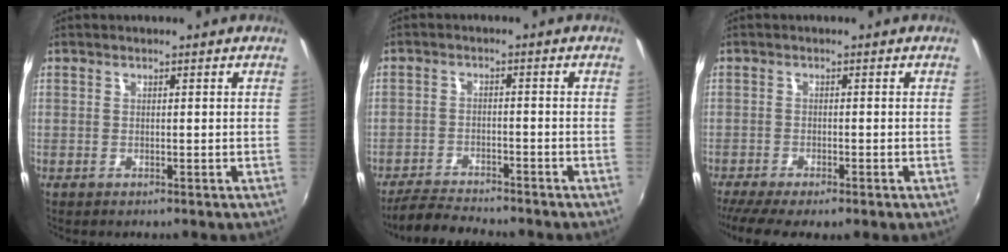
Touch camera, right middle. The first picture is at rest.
{"total": 6.4, "force": [-6.1, 1.1, 1.7], "torque": [-0.060, -0.009, -0.105]}
{"total": 7.0, "force": [-5.4, 0.9, 4.4], "torque": [-0.098, -0.035, -0.092]}